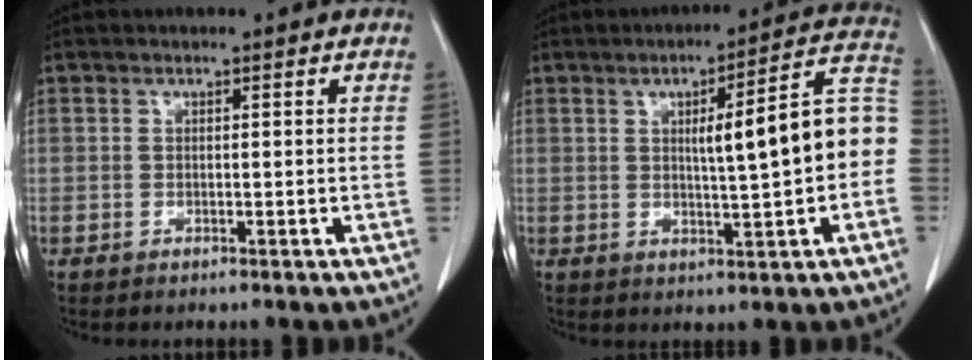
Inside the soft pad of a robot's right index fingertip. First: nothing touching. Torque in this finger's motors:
{"motor_torque": [0.80, -0.13, 0.47, 0.10]}